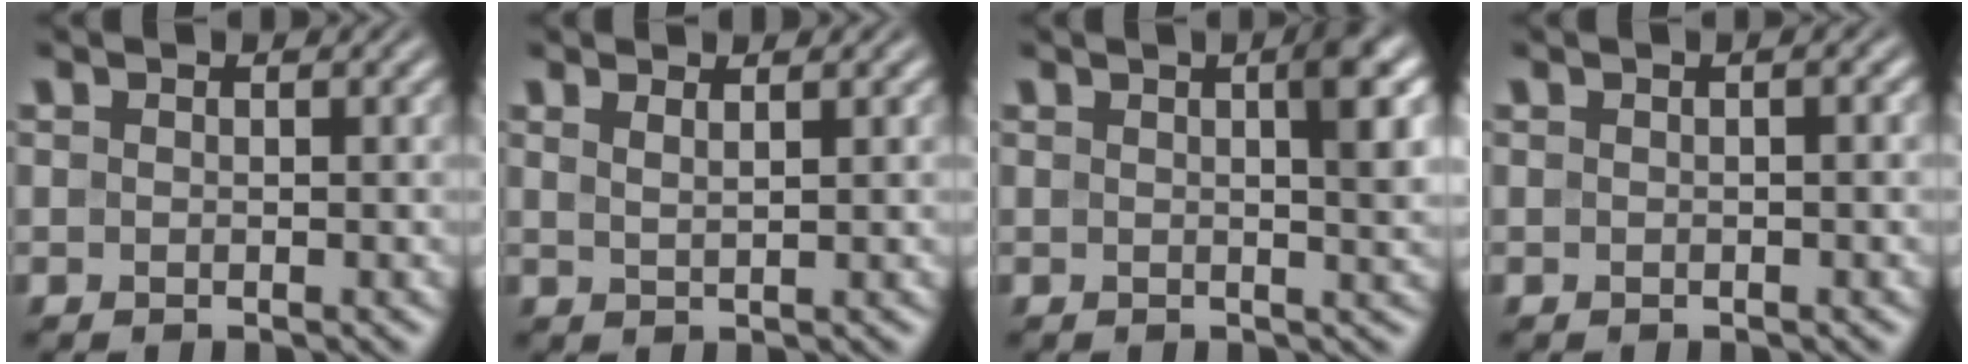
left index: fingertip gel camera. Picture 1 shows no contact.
{"total": 1.3, "force": [1.0, 0.3, 0.8], "torque": [-0.007, 0.004, 0.009]}
{"total": 3.5, "force": [0.8, 0.5, 3.4], "torque": [-0.042, 0.006, 0.008]}
{"total": 0.8, "force": [0.0, 0.0, 0.8], "torque": [-0.013, 0.000, 0.000]}